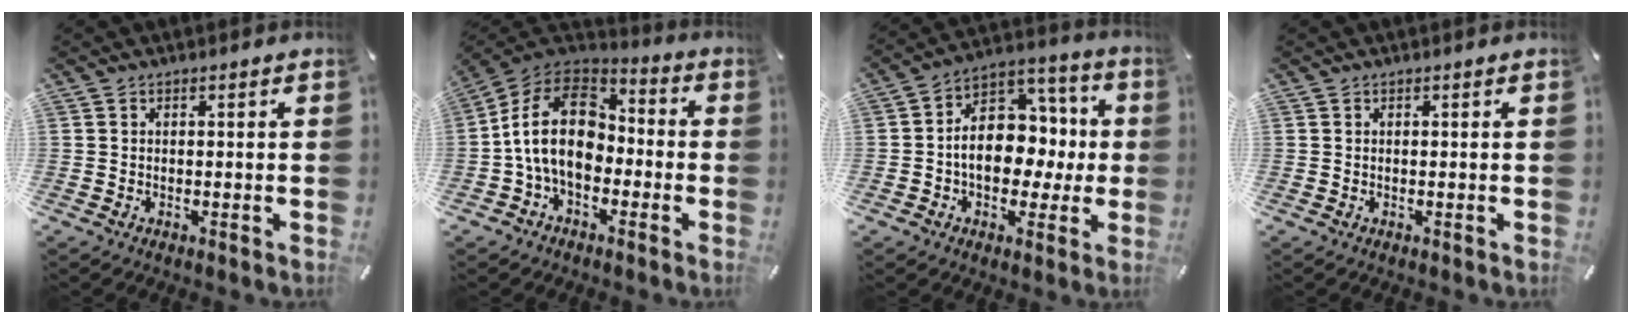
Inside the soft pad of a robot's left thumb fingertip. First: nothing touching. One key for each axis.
{"total": 16.8, "fx": -2.1, "fy": 11.9, "fz": 11.7, "tx": -0.245, "ty": 0.031, "tz": -0.044}
{"total": 13.4, "fx": -1.7, "fy": 10.5, "fz": 8.0, "tx": -0.121, "ty": 0.006, "tz": -0.024}
{"total": 0.0}